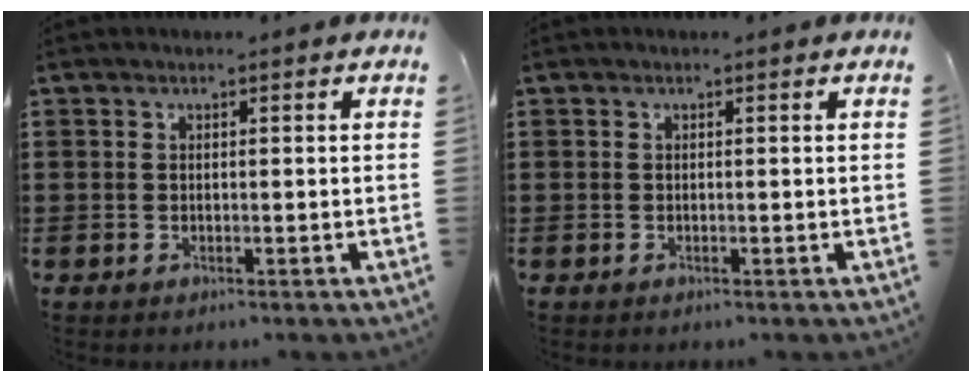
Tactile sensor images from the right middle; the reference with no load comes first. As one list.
[{"total": 0.0}]